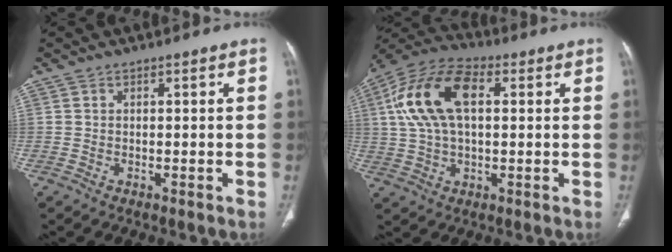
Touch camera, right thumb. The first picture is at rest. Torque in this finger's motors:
{"motor_torque": [-0.51, 1.16, 1.39, 0.12, 0.26]}